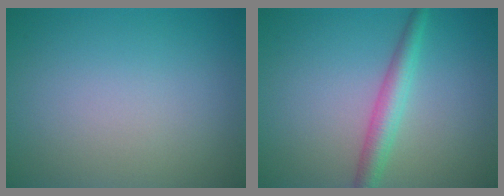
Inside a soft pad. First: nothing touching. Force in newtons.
{"total": 3.0, "press": 3.0, "slide": 0.0}